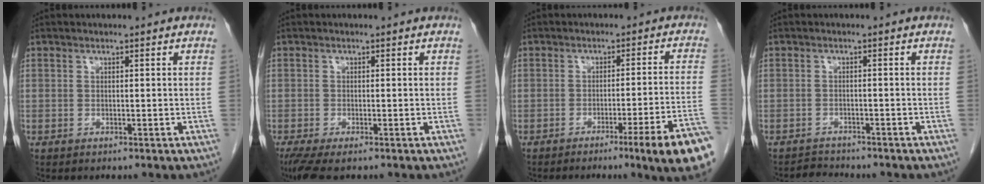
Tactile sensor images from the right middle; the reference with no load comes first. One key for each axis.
{"total": 4.8, "fx": -3.3, "fy": 1.3, "fz": 3.2, "tx": -0.059, "ty": -0.015, "tz": -0.055}
{"total": 11.6, "fx": -7.0, "fy": -1.2, "fz": 9.1, "tx": -0.082, "ty": -0.004, "tz": -0.095}
{"total": 2.7, "fx": -2.6, "fy": 0.7, "fz": -0.2, "tx": -0.001, "ty": -0.007, "tz": -0.040}